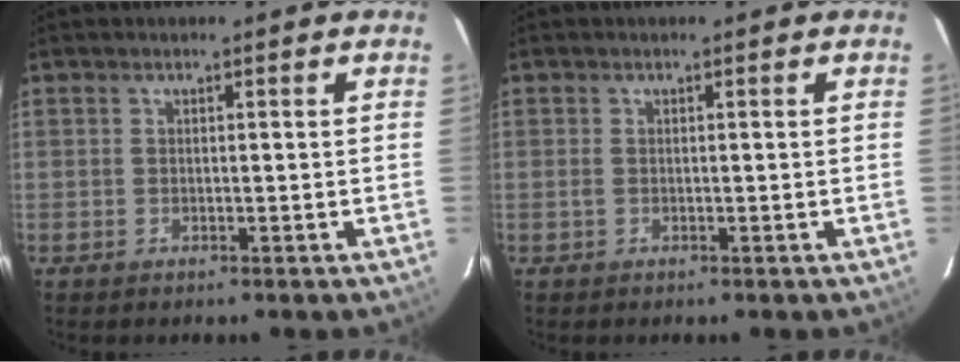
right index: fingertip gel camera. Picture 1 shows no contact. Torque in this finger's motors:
{"motor_torque": [0.28, 0.22, 0.17, 0.03]}